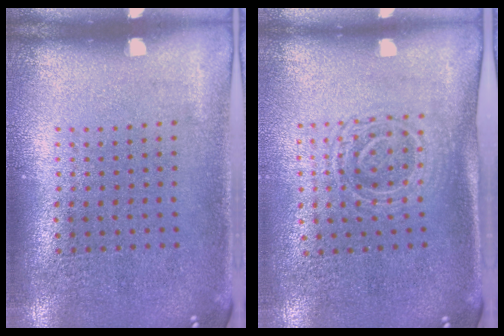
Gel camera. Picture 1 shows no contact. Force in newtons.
{"total": 1.6, "press": 1.3, "slide": 0.9}